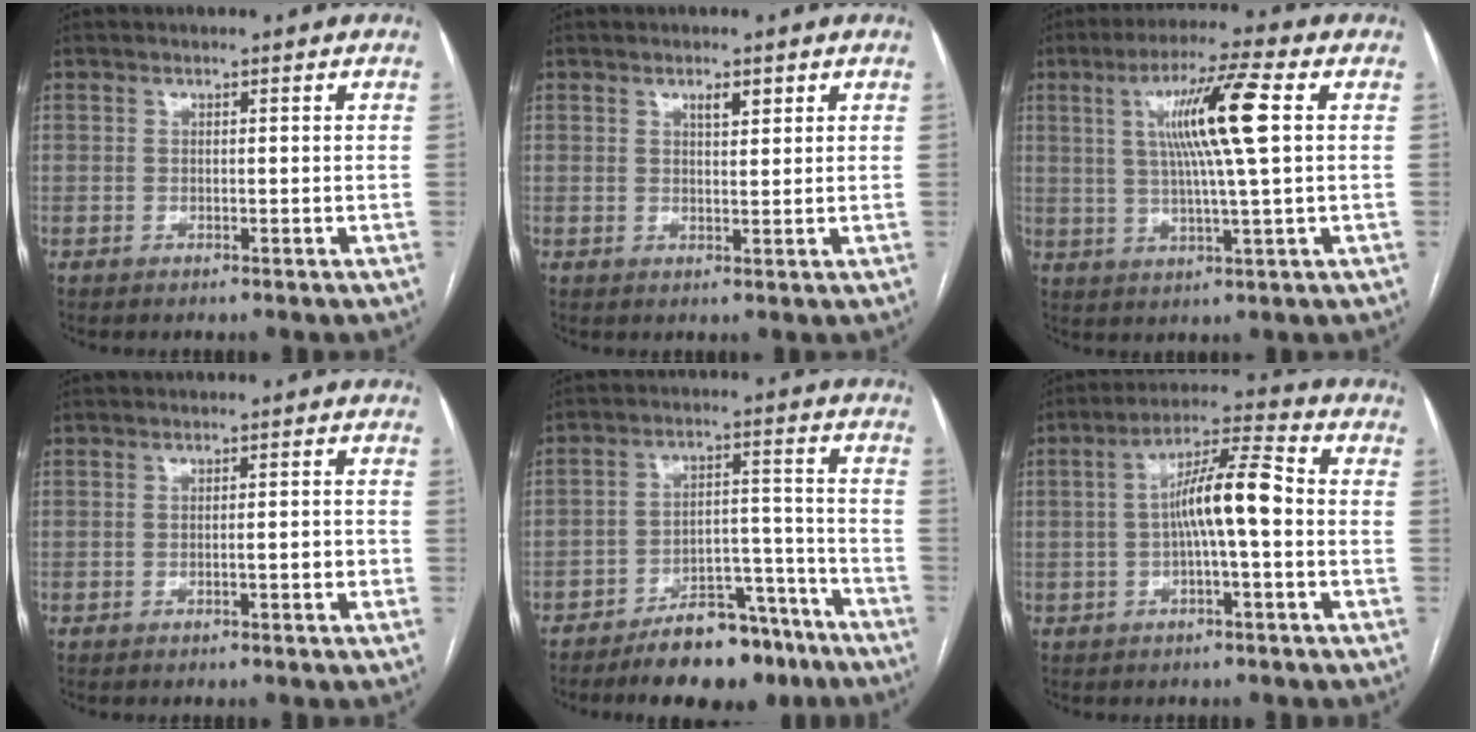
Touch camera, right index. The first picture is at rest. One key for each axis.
{"total": 2.1, "fx": 1.3, "fy": 0.6, "fz": 1.6, "tx": -0.028, "ty": -0.001, "tz": 0.022}
{"total": 11.3, "fx": 2.6, "fy": -0.4, "fz": 11.0, "tx": -0.198, "ty": 0.007, "tz": 0.045}
{"total": 2.0, "fx": -0.8, "fy": 0.3, "fz": 1.8, "tx": -0.026, "ty": 0.003, "tz": -0.012}
{"total": 13.0, "fx": -10.3, "fy": 4.8, "fz": 6.2, "tx": -0.070, "ty": 0.037, "tz": -0.158}
{"total": 8.9, "fx": -0.7, "fy": 0.9, "fz": 8.9, "tx": -0.157, "ty": 0.025, "tz": -0.017}